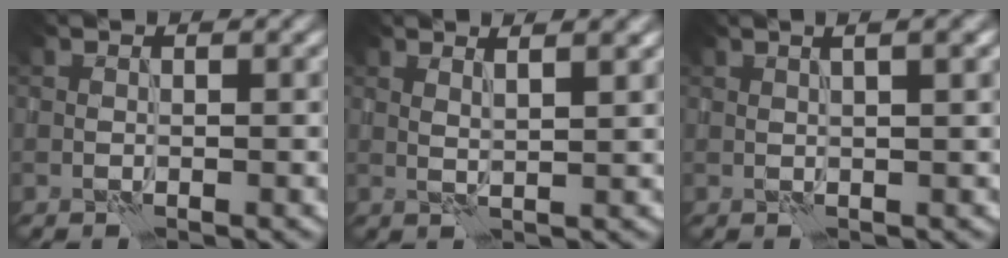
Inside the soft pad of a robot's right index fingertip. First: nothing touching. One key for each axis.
{"total": 3.3, "fx": 1.9, "fy": 0.8, "fz": 2.6, "tx": -0.026, "ty": 0.009, "tz": 0.013}
{"total": 4.3, "fx": 2.0, "fy": 1.4, "fz": 3.5, "tx": -0.023, "ty": 0.022, "tz": 0.004}